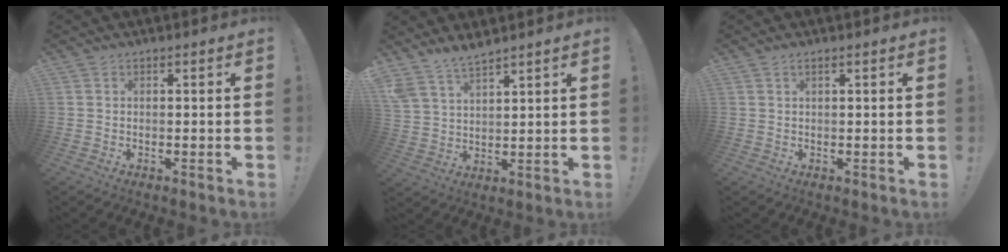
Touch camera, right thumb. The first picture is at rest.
{"total": 6.9, "force": [6.4, 1.6, 1.9], "torque": [-0.047, -0.038, 0.126]}
{"total": 1.1, "force": [0.7, -0.1, 0.9], "torque": [-0.021, 0.000, 0.012]}